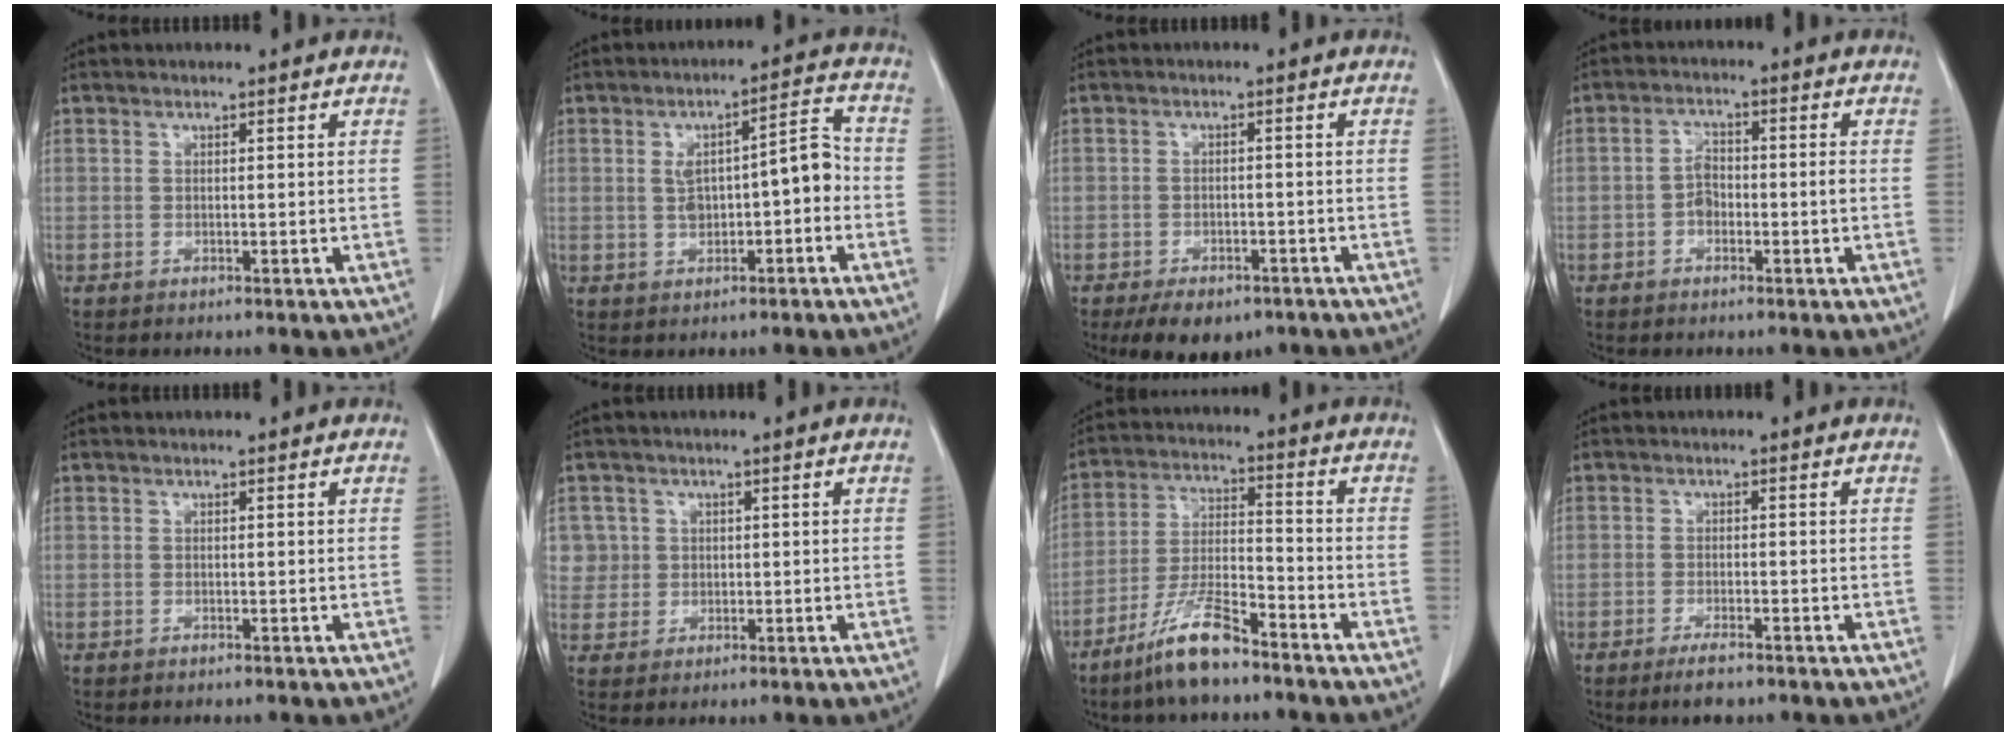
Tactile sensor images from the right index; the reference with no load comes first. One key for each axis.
{"total": 7.8, "fx": -0.8, "fy": 2.6, "fz": 7.3, "tx": -0.117, "ty": 0.034, "tz": -0.008}
{"total": 7.8, "fx": -5.6, "fy": 4.0, "fz": 3.8, "tx": -0.046, "ty": 0.000, "tz": -0.076}
{"total": 3.5, "fx": -1.1, "fy": 1.6, "fz": 2.9, "tx": -0.056, "ty": 0.011, "tz": -0.021}
{"total": 0.0}
{"total": 4.1, "fx": 1.1, "fy": 3.9, "fz": -0.3, "tx": 0.026, "ty": 0.009, "tz": 0.020}
{"total": 9.8, "fx": -7.4, "fy": 1.7, "fz": 6.2, "tx": -0.128, "ty": -0.014, "tz": -0.144}
{"total": 3.2, "fx": -2.4, "fy": 0.6, "fz": 2.1, "tx": -0.040, "ty": -0.004, "tz": -0.040}